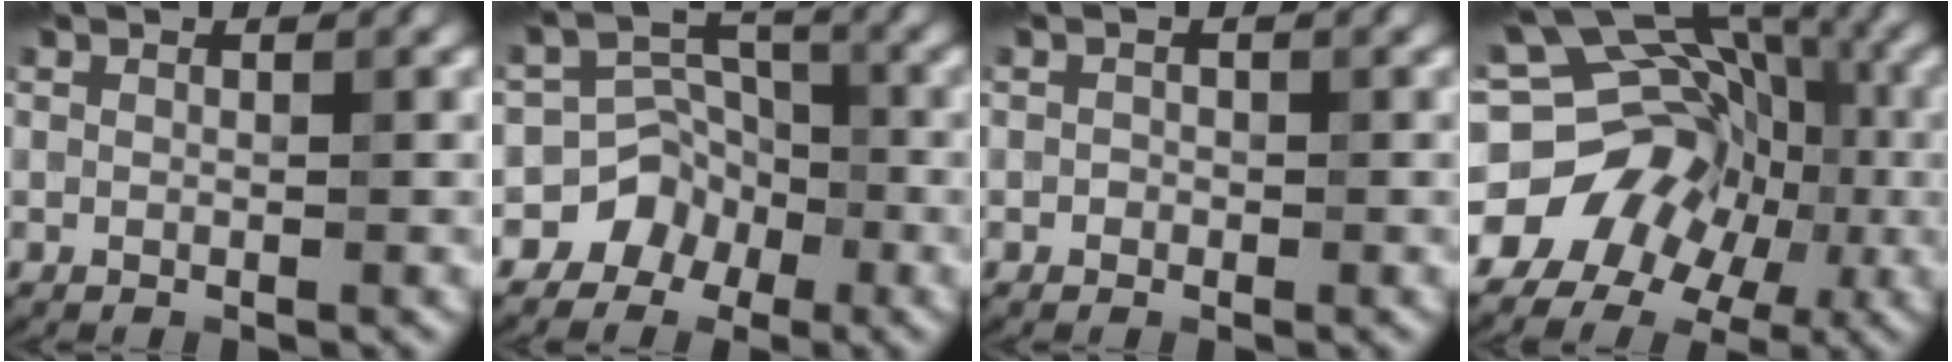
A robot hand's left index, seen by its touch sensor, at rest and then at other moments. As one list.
[{"total": 4.1, "force": [-2.3, 3.4, 0.2], "torque": [0.036, 0.024, -0.049]}, {"total": 0.5, "force": [-0.3, 0.5, -0.1], "torque": [0.004, 0.005, -0.008]}, {"total": 12.8, "force": [-4.1, 10.8, 5.5], "torque": [-0.073, 0.005, -0.082]}]